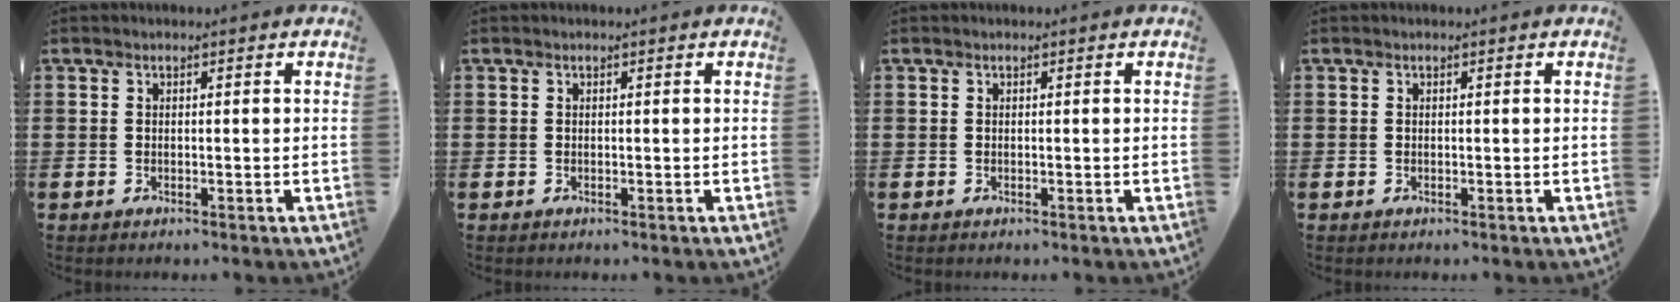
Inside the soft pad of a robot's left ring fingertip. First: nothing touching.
{"total": 0.0}
{"total": 0.0}
{"total": 0.0}